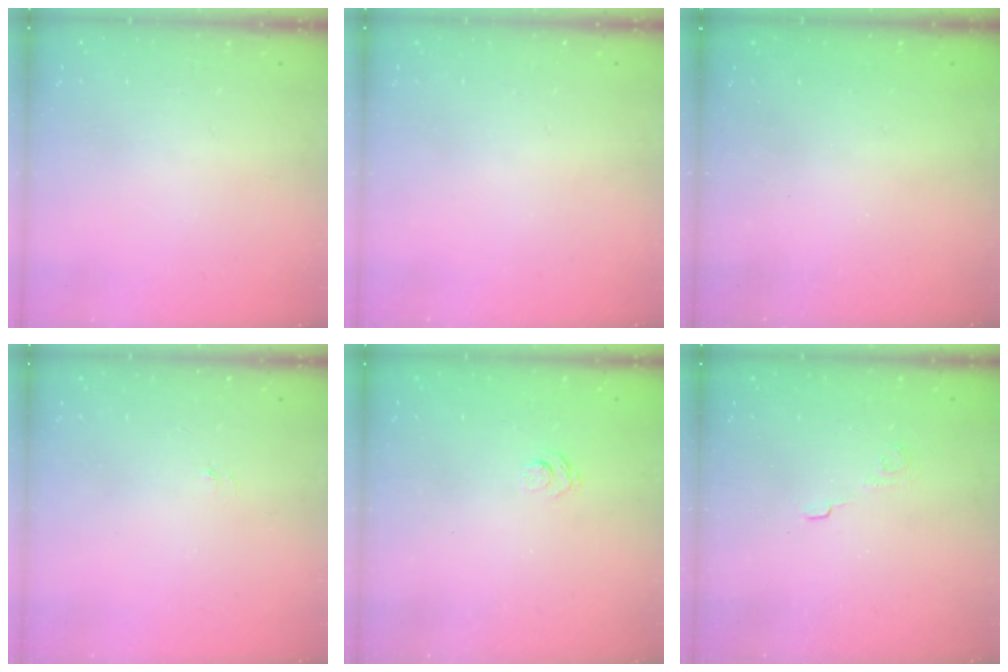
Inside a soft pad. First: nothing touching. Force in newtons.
{"total": 0.0}
{"total": 1.8, "press": 1.7, "slide": 0.5}
{"total": 2.8, "press": 2.8, "slide": 0.3}
{"total": 3.1, "press": 2.8, "slide": 1.3}
{"total": 2.1, "press": 1.6, "slide": 1.4}